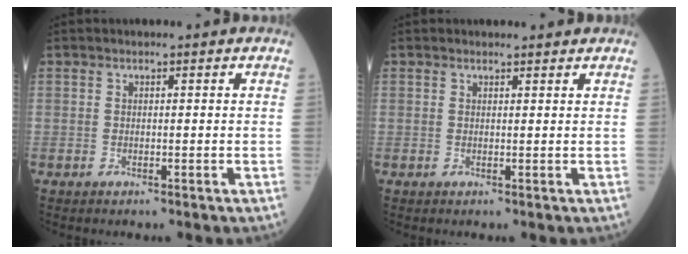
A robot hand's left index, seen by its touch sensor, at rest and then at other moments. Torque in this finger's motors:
{"motor_torque": [0.38, -0.96, -0.27, 0.01]}